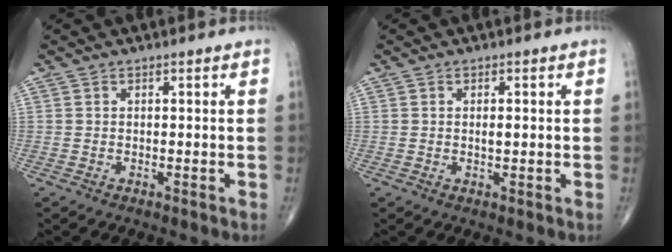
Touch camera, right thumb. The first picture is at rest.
{"total": 1.7, "force": [0.2, 0.6, 1.6], "torque": [-0.027, -0.001, 0.004]}